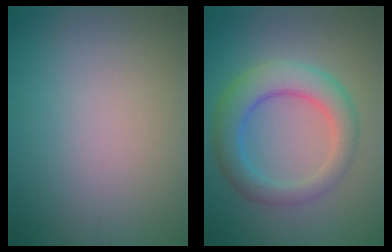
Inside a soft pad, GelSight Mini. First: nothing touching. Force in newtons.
{"total": 5.4, "press": 5.4, "slide": 0.3}